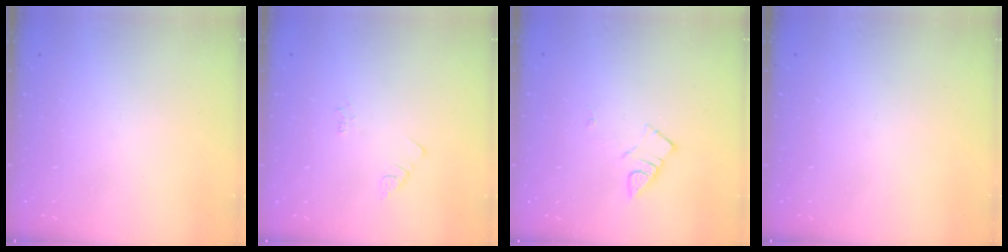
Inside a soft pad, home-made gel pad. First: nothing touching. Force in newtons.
{"total": 2.2, "press": 2.1, "slide": 0.4}
{"total": 3.8, "press": 3.7, "slide": 0.4}
{"total": 0.0}